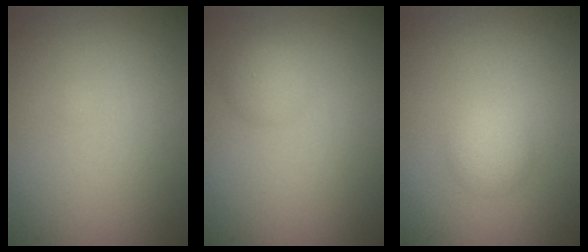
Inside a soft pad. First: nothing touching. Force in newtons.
{"total": 1.6, "press": 1.6, "slide": 0.1}
{"total": 1.7, "press": 1.7, "slide": 0.1}